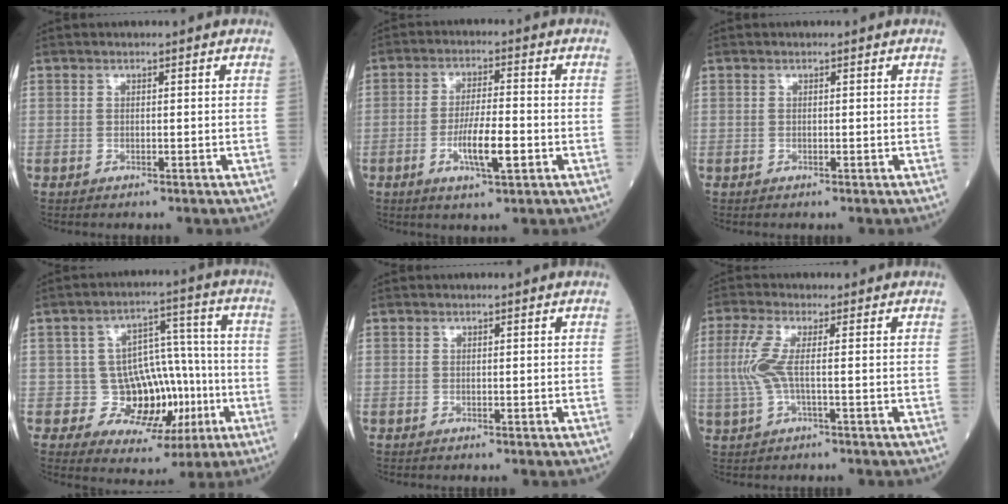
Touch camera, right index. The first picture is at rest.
{"total": 7.1, "force": [-2.3, 1.2, 6.7], "torque": [-0.122, -0.005, -0.039]}
{"total": 0.0}
{"total": 10.0, "force": [-2.3, 8.3, 5.1], "torque": [-0.051, 0.033, -0.024]}
{"total": 0.0}
{"total": 4.9, "force": [0.1, 0.8, 4.8], "torque": [-0.128, 0.003, -0.003]}